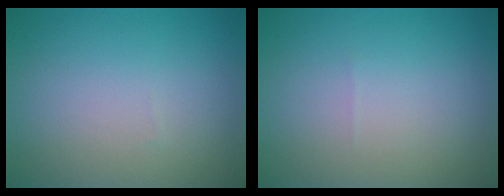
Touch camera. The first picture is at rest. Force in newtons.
{"total": 0.0}